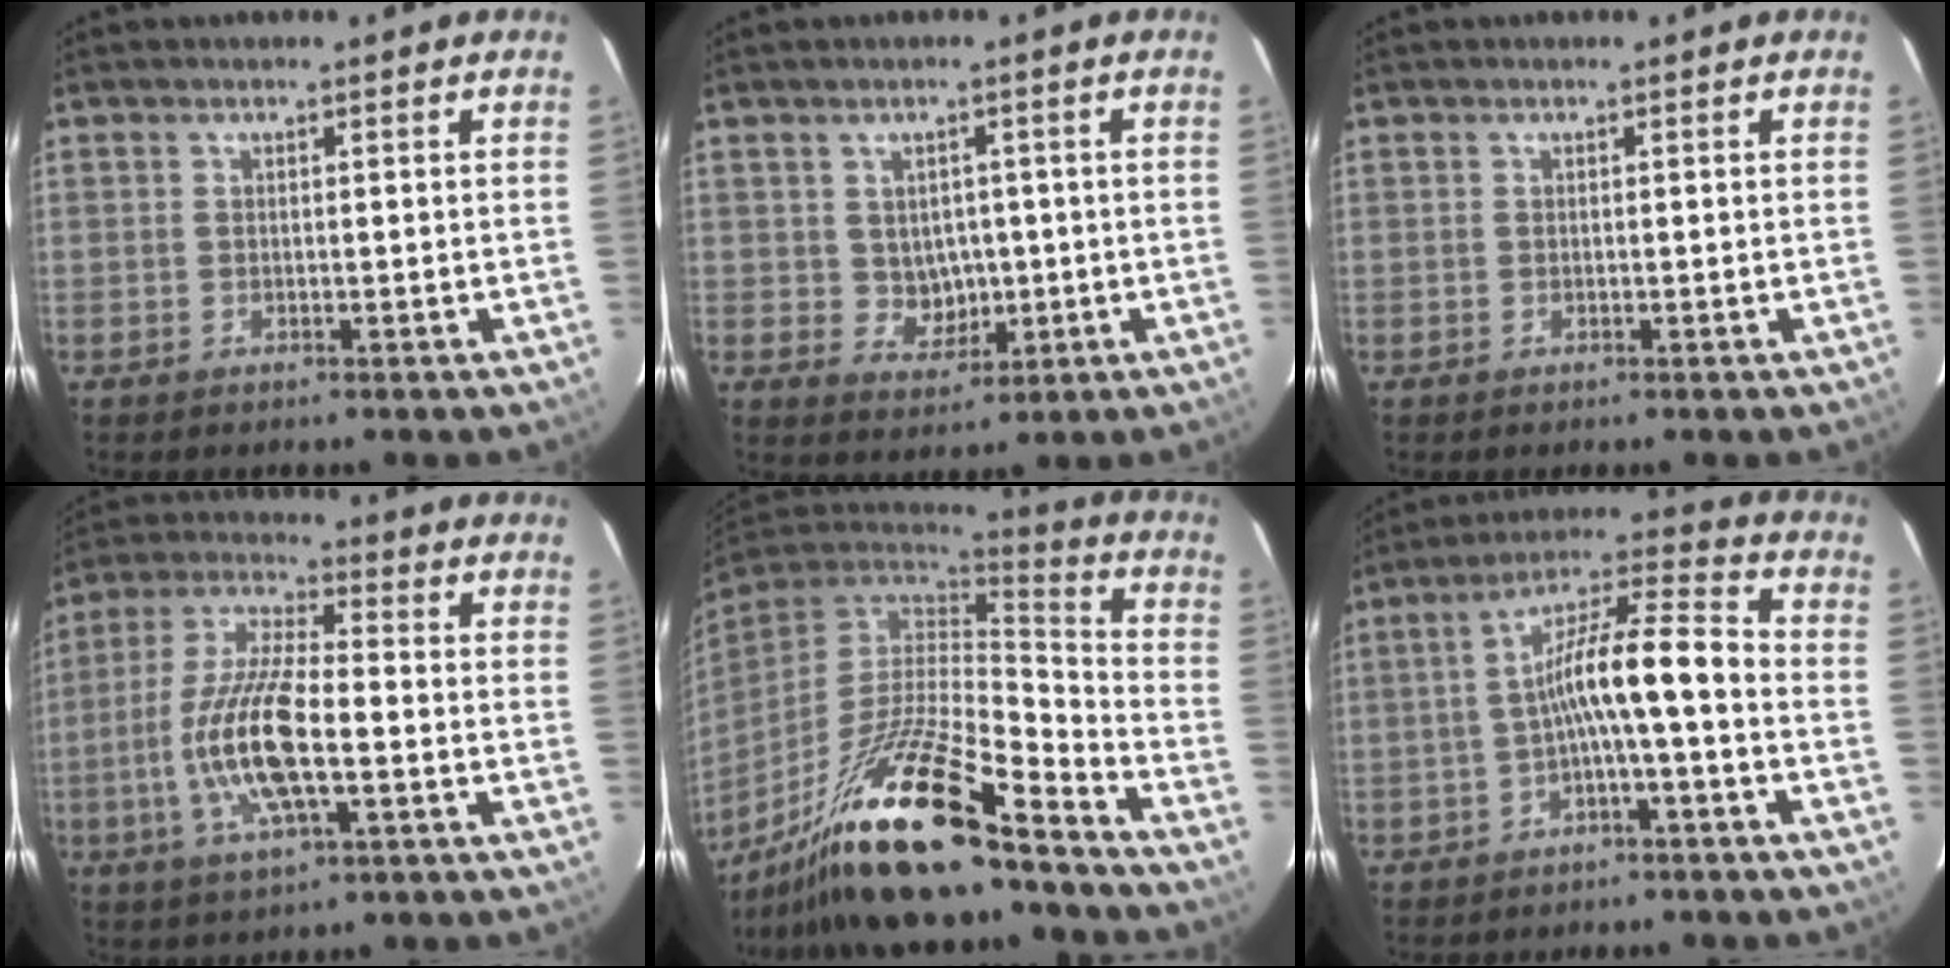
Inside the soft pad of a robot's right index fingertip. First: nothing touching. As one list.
[{"total": 4.7, "force": [0.2, 4.3, 1.8], "torque": [-0.035, 0.008, 0.017]}, {"total": 0.0}, {"total": 14.3, "force": [-3.4, 3.9, 13.3], "torque": [-0.276, -0.003, -0.069]}, {"total": 22.6, "force": [-16.7, 4.0, 14.7], "torque": [-0.290, -0.033, -0.298]}, {"total": 10.0, "force": [-3.0, 1.0, 9.5], "torque": [-0.181, 0.025, -0.051]}]